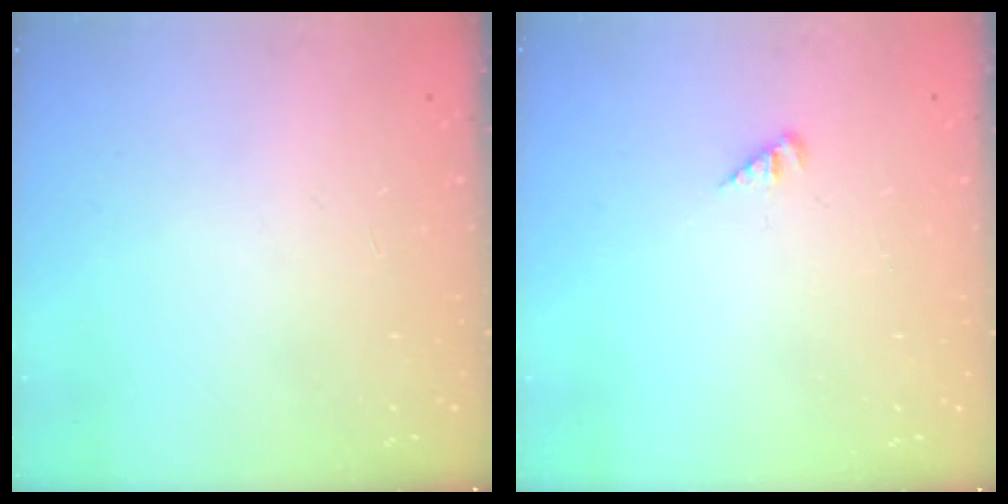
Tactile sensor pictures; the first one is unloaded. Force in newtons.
{"total": 3.0, "press": 2.9, "slide": 0.3}